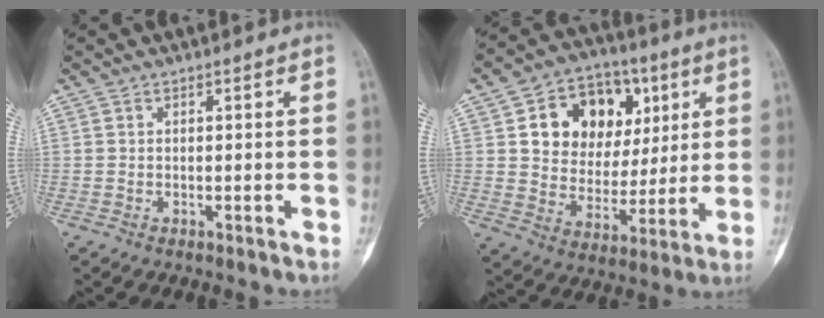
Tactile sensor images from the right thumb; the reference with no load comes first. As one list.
[{"total": 17.8, "force": [5.8, 13.4, 10.1], "torque": [-0.115, -0.001, 0.101]}]